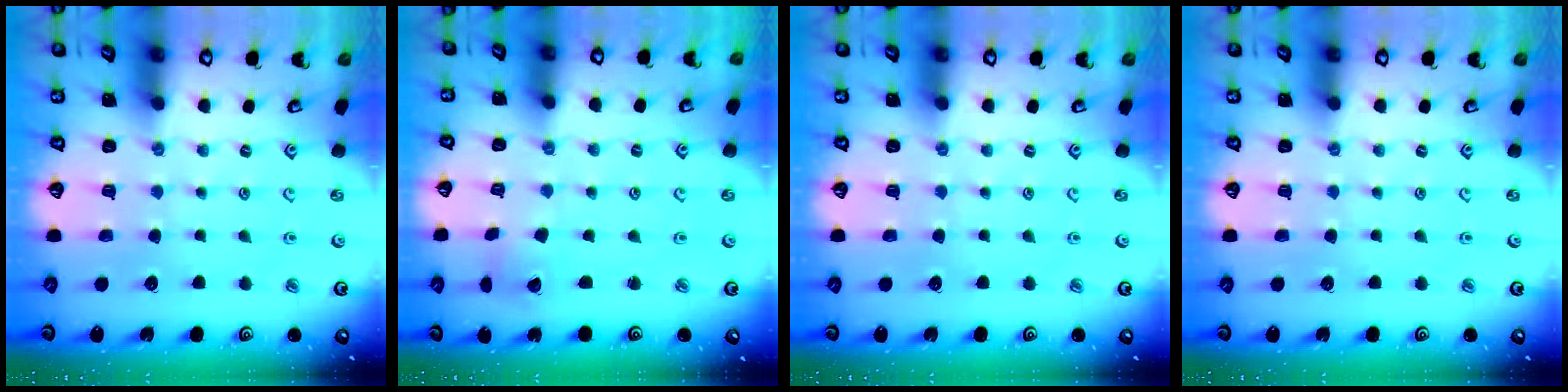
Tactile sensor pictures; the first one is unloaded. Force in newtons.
{"total": 2.6, "press": 2.6, "slide": 0.3}
{"total": 0.0}
{"total": 0.0}